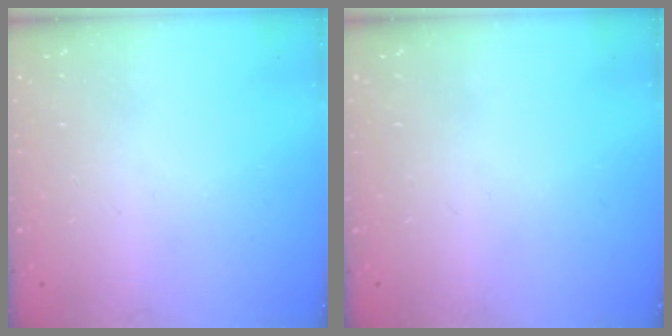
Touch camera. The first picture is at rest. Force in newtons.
{"total": 0.0}